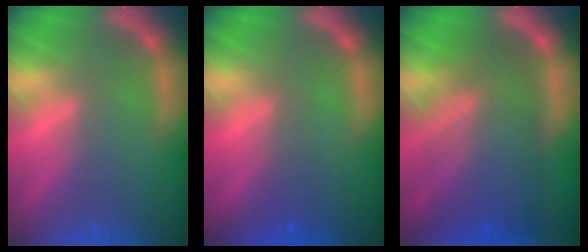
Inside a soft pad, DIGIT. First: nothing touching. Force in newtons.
{"total": 1.5}
{"total": 9.5}